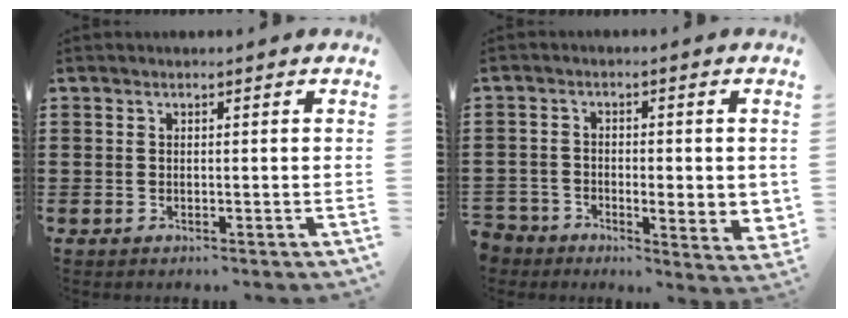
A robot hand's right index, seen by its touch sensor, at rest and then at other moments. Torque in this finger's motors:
{"motor_torque": [0.71, -0.19, 0.43, 0.06]}